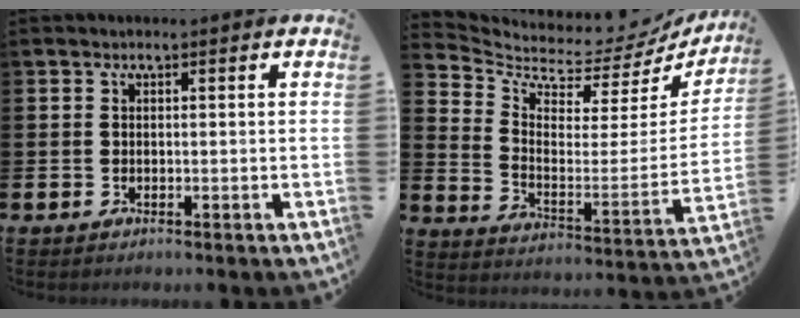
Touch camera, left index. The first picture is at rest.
{"total": 5.4, "force": [4.9, 1.9, 1.2], "torque": [-0.045, -0.056, 0.075]}